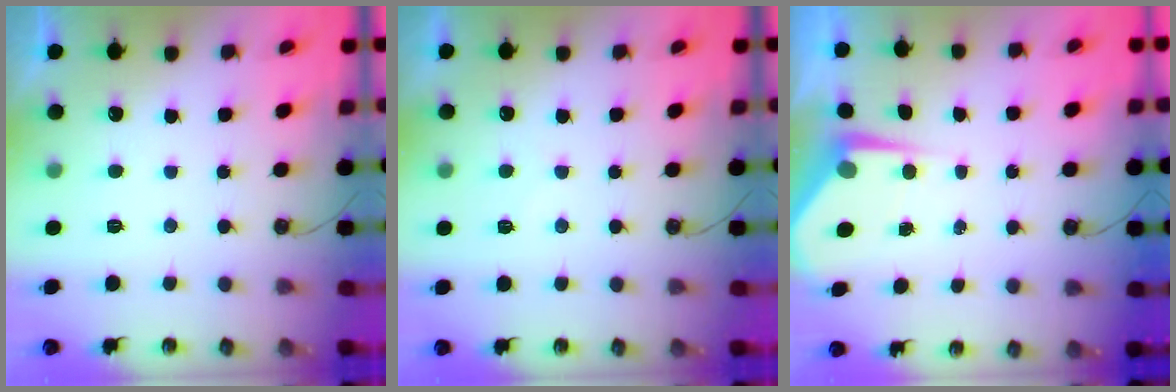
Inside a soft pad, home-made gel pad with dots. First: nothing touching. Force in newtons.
{"total": 4.4, "press": 4.3, "slide": 0.5}
{"total": 4.2, "press": 4.2, "slide": 0.6}